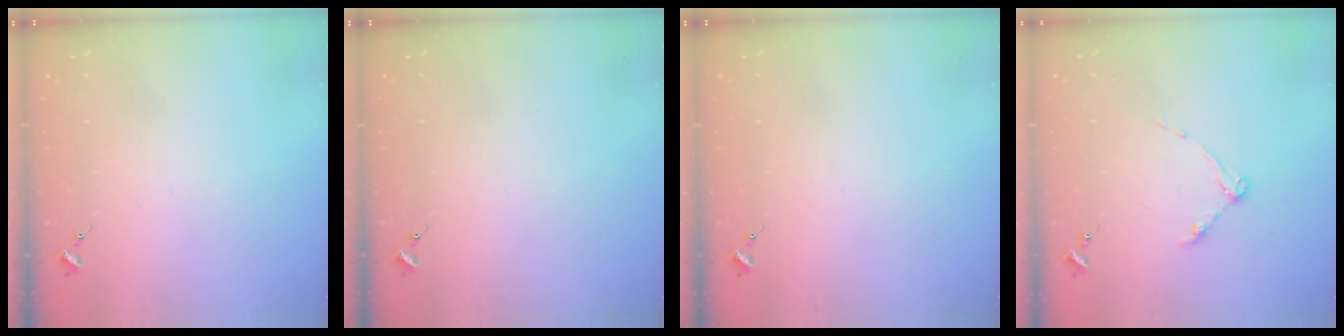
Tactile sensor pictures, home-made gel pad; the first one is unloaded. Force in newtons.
{"total": 0.0}
{"total": 0.0}
{"total": 4.9, "press": 4.8, "slide": 0.7}